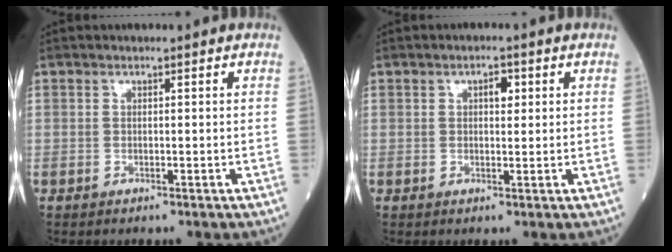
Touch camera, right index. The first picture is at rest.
{"total": 2.1, "force": [0.7, 1.0, 1.7], "torque": [-0.024, 0.004, 0.010]}